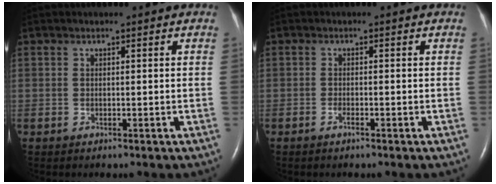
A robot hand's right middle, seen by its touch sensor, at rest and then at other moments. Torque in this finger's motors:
{"motor_torque": [0.42, -0.24, 0.10, 0.04]}